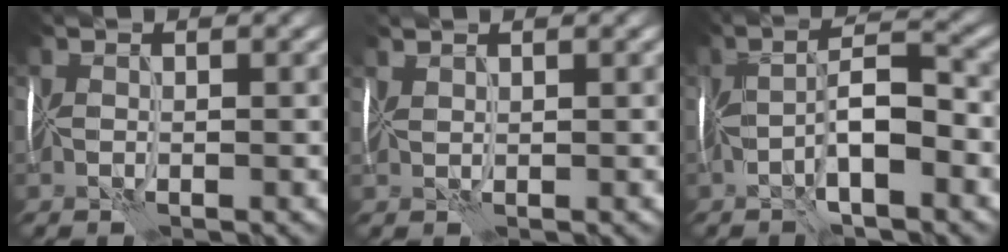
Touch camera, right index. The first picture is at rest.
{"total": 1.3, "force": [1.3, 0.3, 0.3], "torque": [-0.003, 0.016, 0.012]}
{"total": 3.2, "force": [-1.5, 0.9, 2.6], "torque": [-0.059, 0.023, -0.024]}